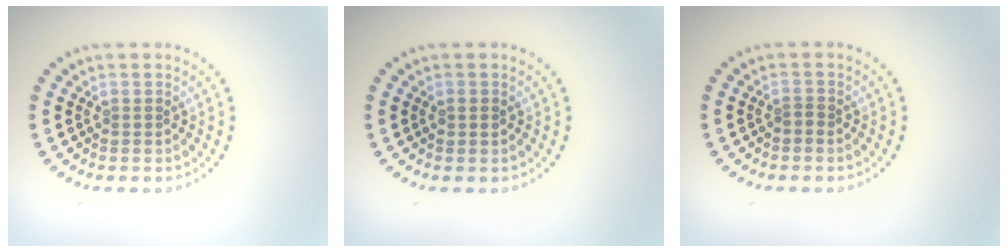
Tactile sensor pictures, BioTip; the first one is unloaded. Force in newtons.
{"total": 1.0, "press": 1.0, "slide": 0.1}
{"total": 0.6, "press": 0.3, "slide": 0.5}